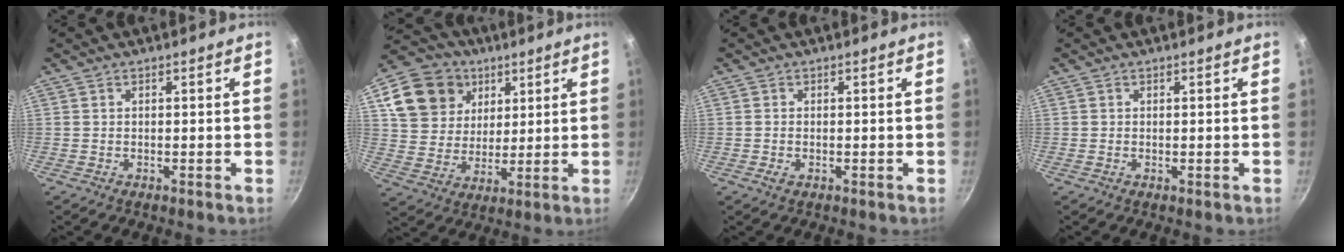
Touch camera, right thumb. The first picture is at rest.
{"total": 15.0, "force": [6.5, 12.1, 6.1], "torque": [-0.091, -0.011, 0.115]}
{"total": 1.1, "force": [-0.3, 0.6, 0.8], "torque": [-0.016, -0.001, -0.005]}
{"total": 0.0}